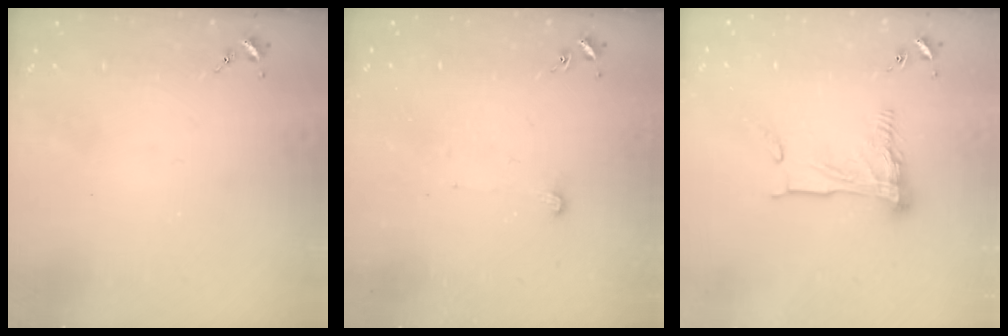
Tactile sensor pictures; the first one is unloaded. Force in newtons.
{"total": 3.6, "press": 3.6, "slide": 0.3}
{"total": 13.5, "press": 13.5, "slide": 1.2}